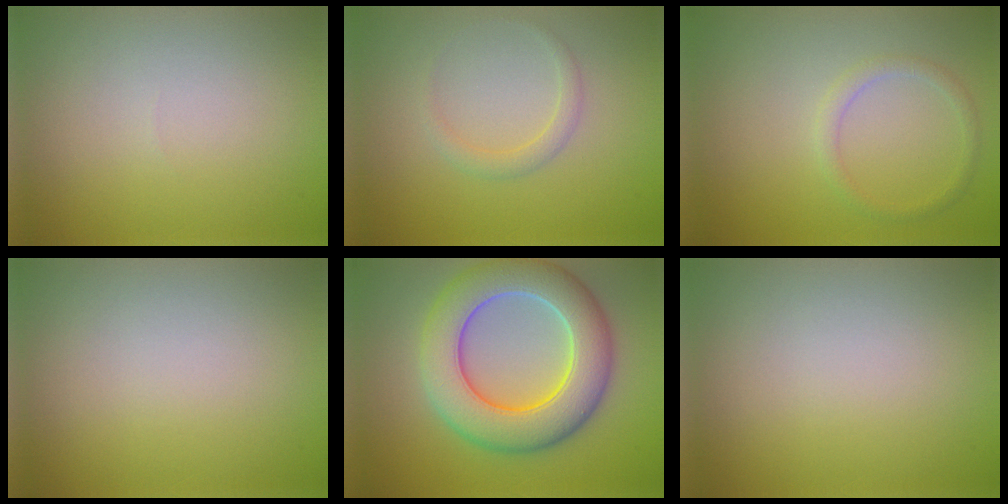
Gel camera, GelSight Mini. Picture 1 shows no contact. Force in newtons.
{"total": 1.3, "press": 1.3, "slide": 0.0}
{"total": 1.3, "press": 1.3, "slide": 0.1}
{"total": 0.0}
{"total": 9.3, "press": 9.2, "slide": 0.7}
{"total": 0.0}